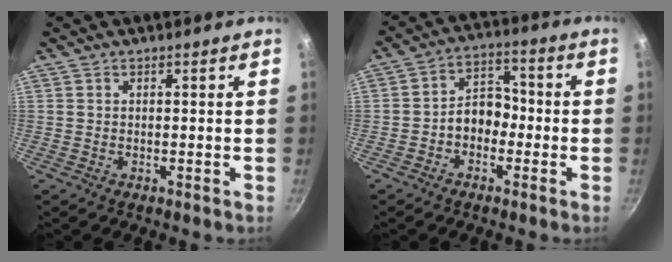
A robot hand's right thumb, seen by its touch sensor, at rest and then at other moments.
{"total": 7.0, "force": [-2.0, 5.2, 4.3], "torque": [-0.028, 0.037, -0.044]}